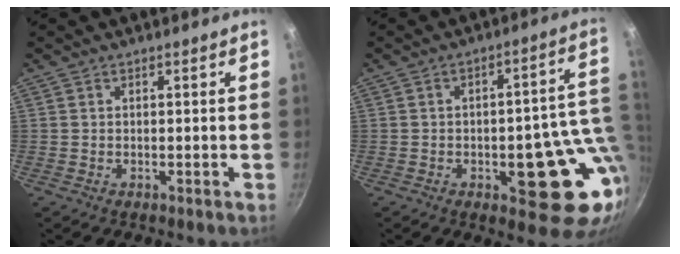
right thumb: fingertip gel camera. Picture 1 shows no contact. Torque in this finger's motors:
{"motor_torque": [2.20, 1.62, 1.76, -0.43, 0.33]}